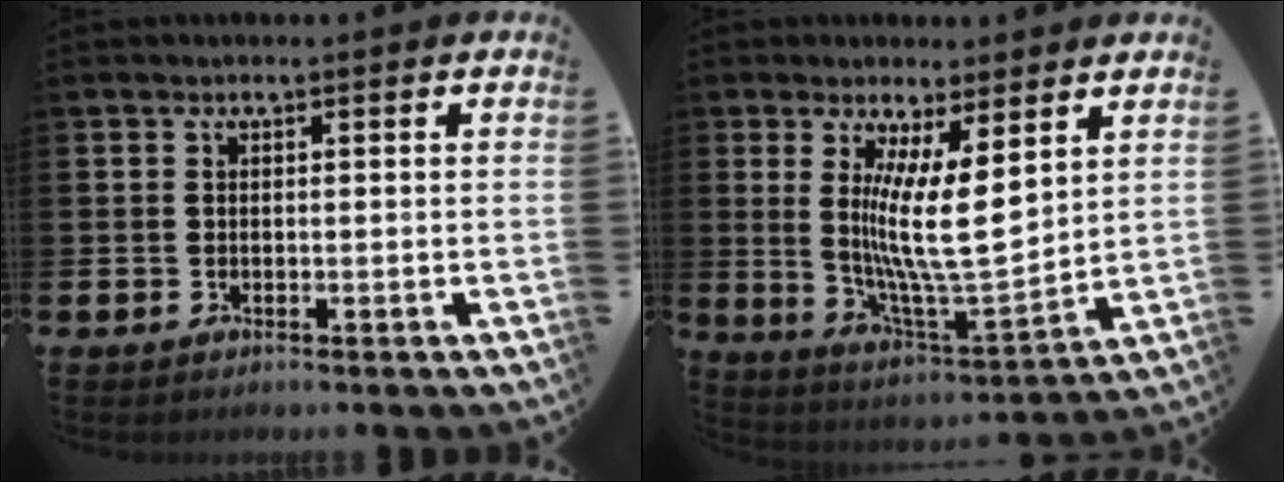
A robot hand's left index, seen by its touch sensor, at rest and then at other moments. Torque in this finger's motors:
{"motor_torque": [2.14, 0.00, 1.05, 0.21]}